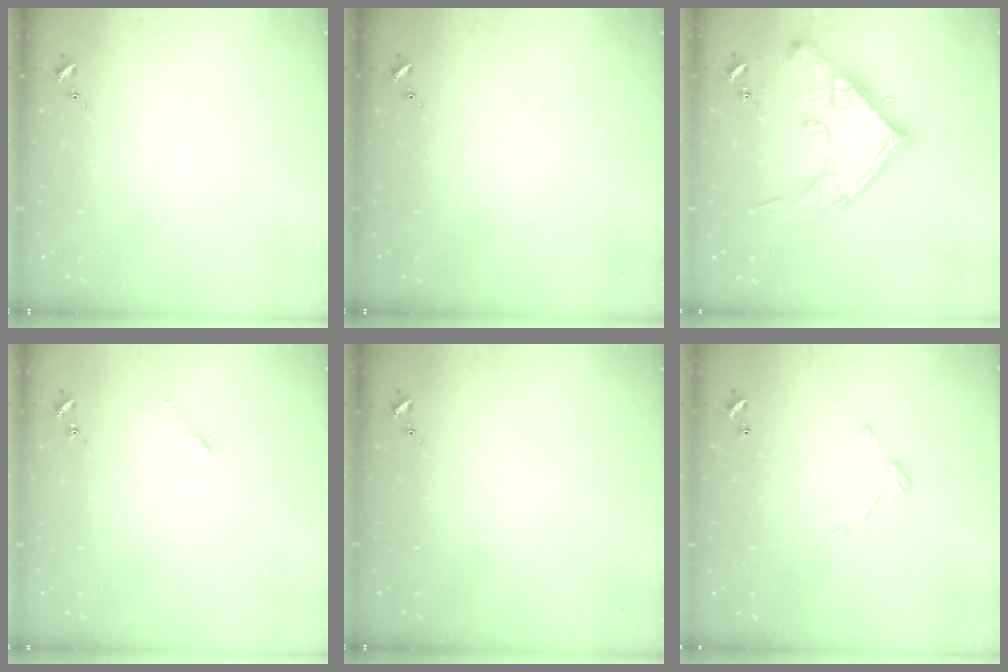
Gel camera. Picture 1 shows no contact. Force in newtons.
{"total": 0.0}
{"total": 19.6, "press": 19.5, "slide": 2.0}
{"total": 2.9, "press": 2.9, "slide": 0.4}
{"total": 0.0}
{"total": 7.5, "press": 7.4, "slide": 0.4}